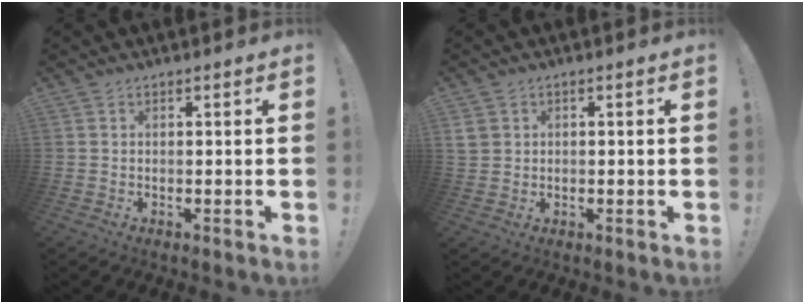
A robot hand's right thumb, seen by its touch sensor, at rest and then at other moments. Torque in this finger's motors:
{"motor_torque": [0.24, 0.60, 0.23, -0.29, 0.01]}